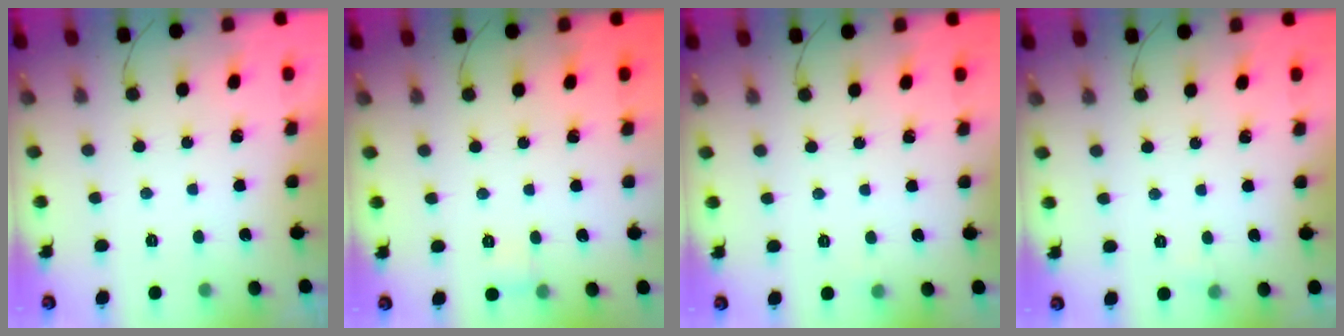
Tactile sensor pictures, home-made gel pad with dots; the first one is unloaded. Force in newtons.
{"total": 5.6, "press": 5.3, "slide": 1.7}
{"total": 3.3, "press": 3.1, "slide": 1.1}
{"total": 2.6, "press": 2.4, "slide": 1.0}